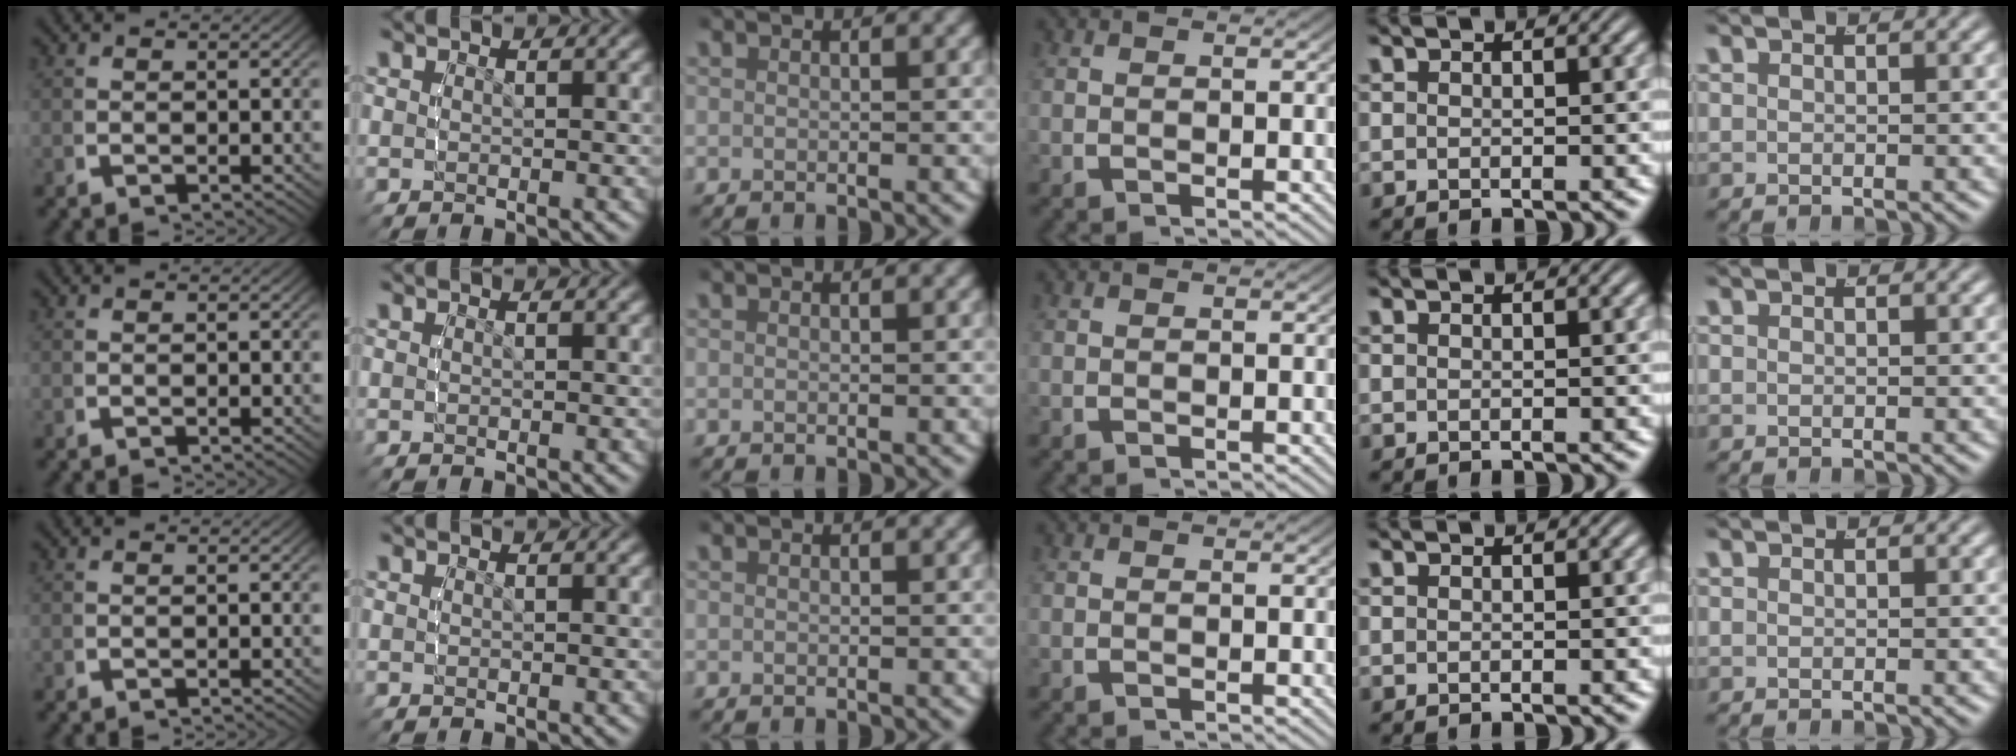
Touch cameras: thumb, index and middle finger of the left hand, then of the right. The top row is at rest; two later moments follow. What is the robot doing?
{"motion": "lift_and_place", "object": "bottle"}